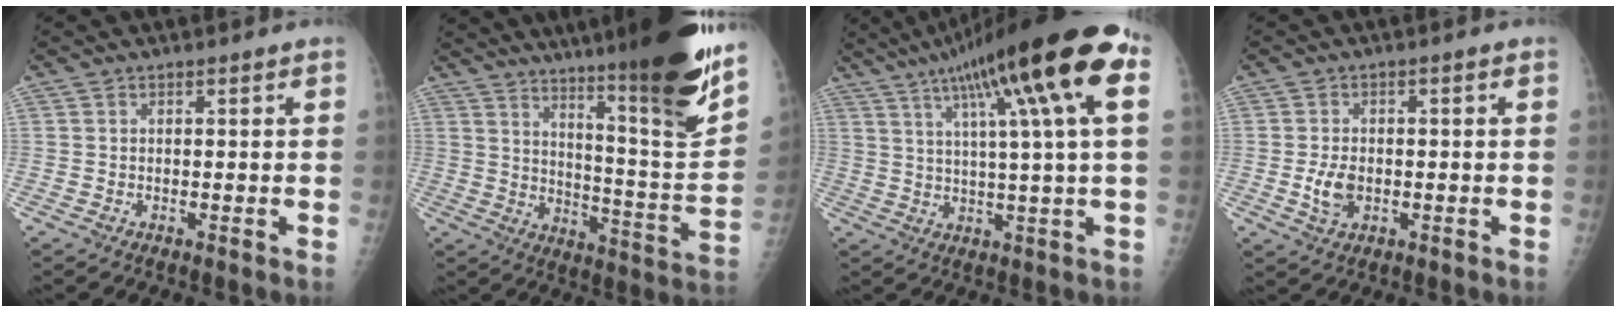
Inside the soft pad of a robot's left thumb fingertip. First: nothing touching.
{"total": 25.8, "force": [18.2, 2.4, 18.1], "torque": [-0.252, -0.106, 0.267]}
{"total": 21.8, "force": [8.8, 2.5, 19.8], "torque": [-0.315, 0.015, 0.131]}
{"total": 4.5, "force": [-0.9, 2.9, 3.3], "torque": [-0.061, 0.005, -0.013]}